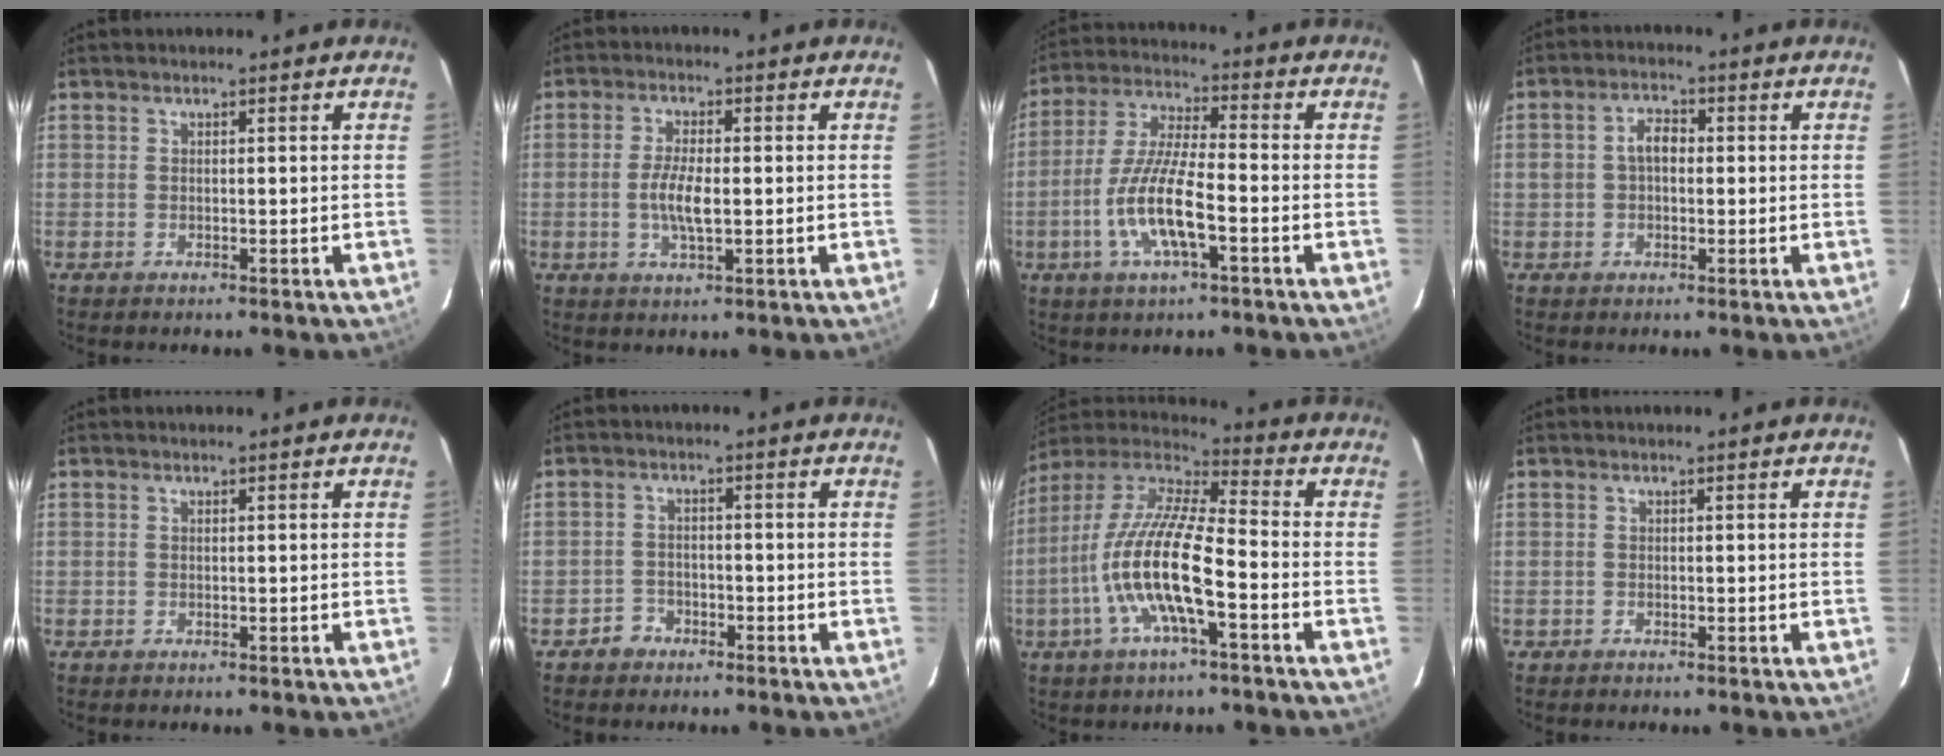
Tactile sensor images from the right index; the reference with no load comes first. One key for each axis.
{"total": 5.3, "fx": -0.6, "fy": 1.6, "fz": 5.0, "tx": -0.101, "ty": -0.001, "tz": -0.012}
{"total": 12.4, "fx": -4.3, "fy": 2.7, "fz": 11.3, "tx": -0.236, "ty": -0.005, "tz": -0.083}
{"total": 4.1, "fx": 0.1, "fy": 2.9, "fz": 2.9, "tx": -0.050, "ty": 0.013, "tz": 0.003}
{"total": 0.0}
{"total": 3.3, "fx": -2.2, "fy": 2.5, "fz": 0.1, "tx": -0.007, "ty": 0.011, "tz": -0.038}
{"total": 16.4, "fx": -5.2, "fy": 3.5, "fz": 15.1, "tx": -0.292, "ty": -0.008, "tz": -0.107}
{"total": 0.7, "fx": -0.4, "fy": 0.6, "fz": -0.1, "tx": 0.000, "ty": 0.003, "tz": -0.007}